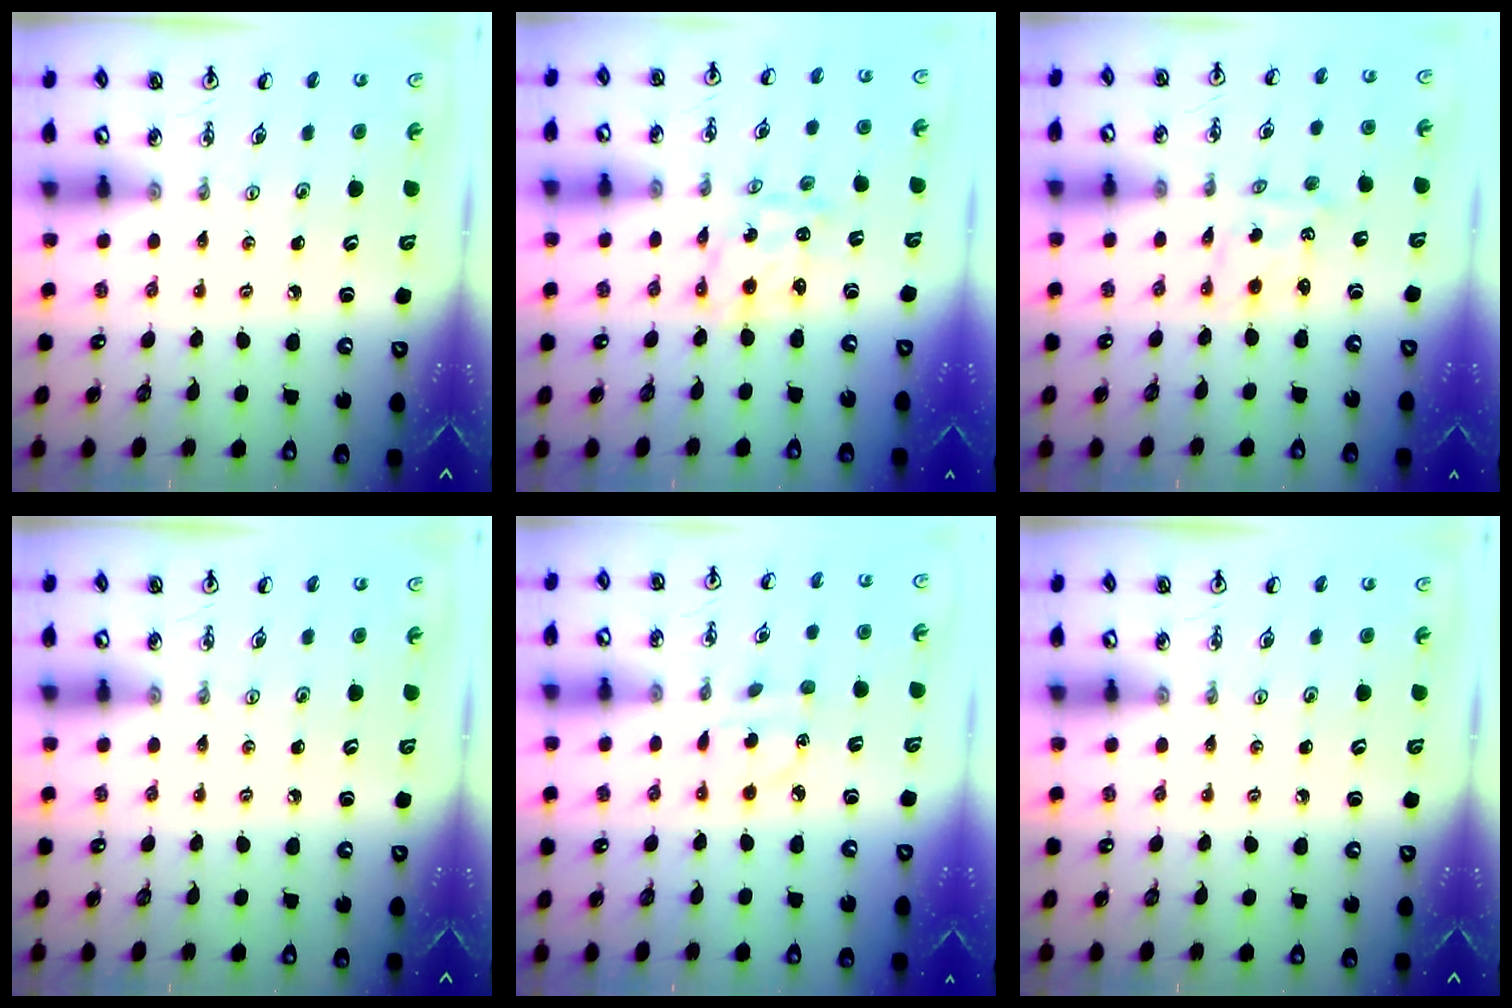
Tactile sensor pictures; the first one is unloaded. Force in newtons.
{"total": 2.7, "press": 2.7, "slide": 0.3}
{"total": 0.0}
{"total": 0.0}
{"total": 3.7, "press": 3.6, "slide": 0.9}
{"total": 0.0}